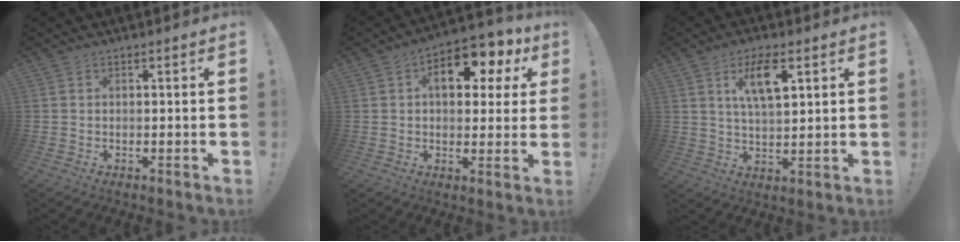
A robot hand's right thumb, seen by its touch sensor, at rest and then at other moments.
{"total": 12.7, "force": [4.4, 7.1, 9.6], "torque": [-0.137, -0.007, 0.072]}
{"total": 9.4, "force": [4.2, 3.7, 7.6], "torque": [-0.123, -0.006, 0.070]}